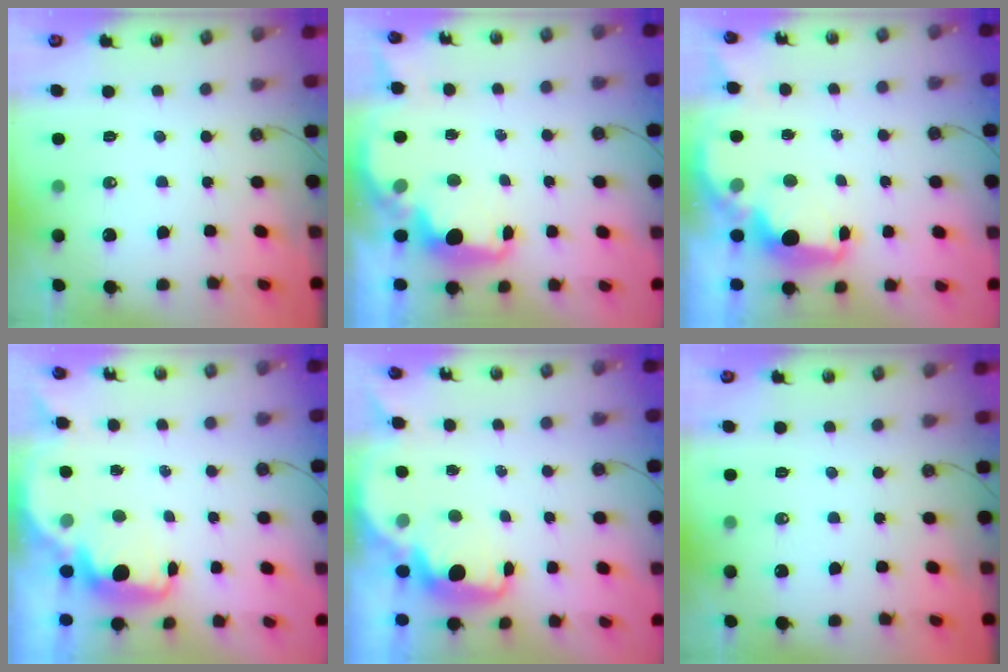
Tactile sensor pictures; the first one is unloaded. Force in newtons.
{"total": 2.2, "press": 2.1, "slide": 0.8}
{"total": 2.6, "press": 2.5, "slide": 0.8}
{"total": 2.2, "press": 2.1, "slide": 0.6}
{"total": 2.2, "press": 2.2, "slide": 0.6}
{"total": 0.0}